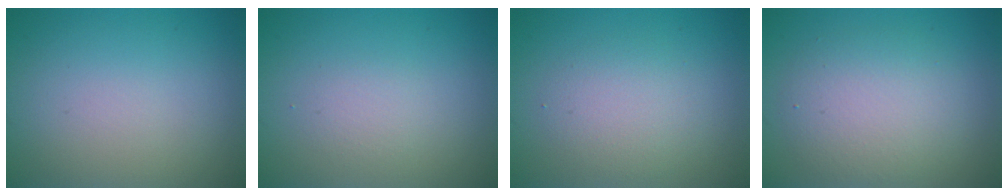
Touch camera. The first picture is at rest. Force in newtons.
{"total": 1.2, "press": 1.2, "slide": 0.0}
{"total": 2.9, "press": 2.9, "slide": 0.3}
{"total": 4.6, "press": 4.6, "slide": 0.2}